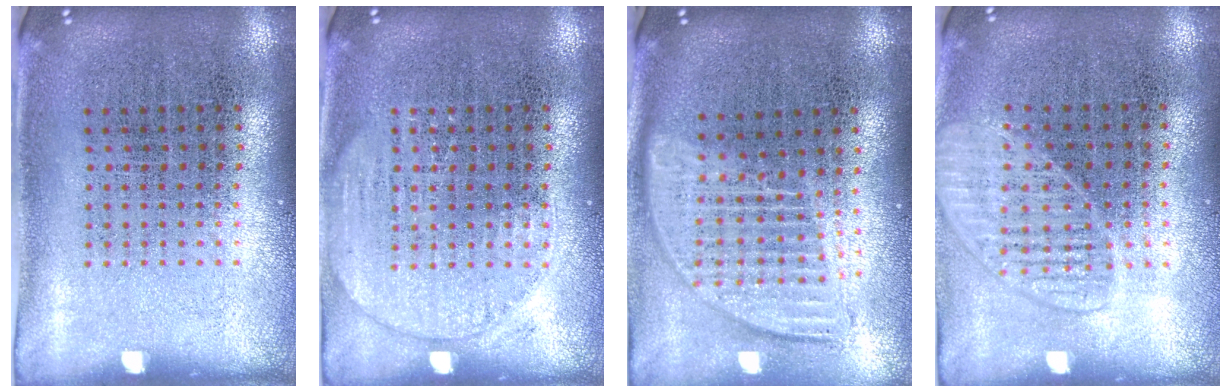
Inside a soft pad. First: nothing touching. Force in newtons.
{"total": 1.6, "press": 1.6, "slide": 0.0}
{"total": 1.8, "press": 1.5, "slide": 0.9}
{"total": 1.5, "press": 1.4, "slide": 0.5}